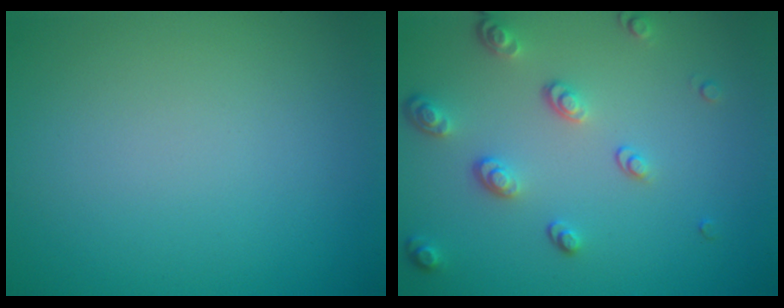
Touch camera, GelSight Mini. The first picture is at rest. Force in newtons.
{"total": 3.3, "press": 2.5, "slide": 2.1}